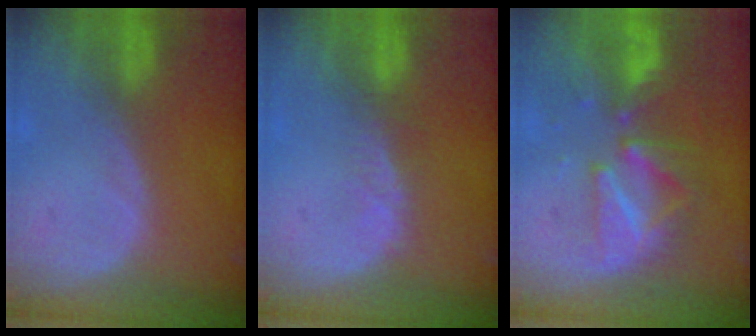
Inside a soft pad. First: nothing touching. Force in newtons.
{"total": 2.3, "press": 1.9, "slide": 1.4}
{"total": 9.5, "press": 8.6, "slide": 4.0}